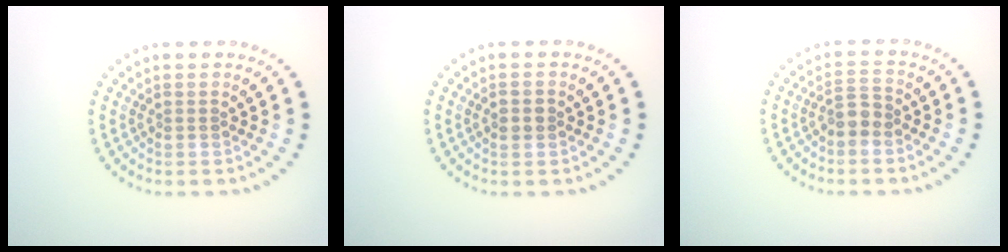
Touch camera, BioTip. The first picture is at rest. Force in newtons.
{"total": 1.4, "press": 1.4, "slide": 0.2}
{"total": 2.0, "press": 1.7, "slide": 1.0}